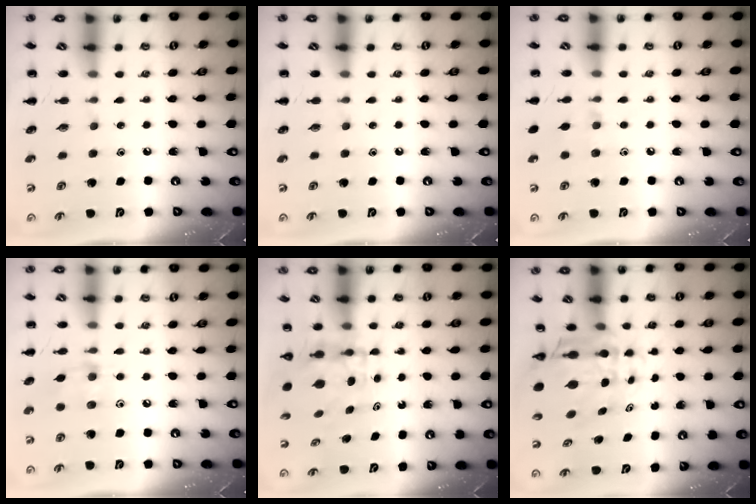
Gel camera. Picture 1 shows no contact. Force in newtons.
{"total": 0.0}
{"total": 3.5, "press": 3.2, "slide": 1.5}
{"total": 4.8, "press": 4.8, "slide": 0.8}
{"total": 4.6, "press": 4.6, "slide": 0.5}
{"total": 7.0, "press": 6.6, "slide": 2.3}